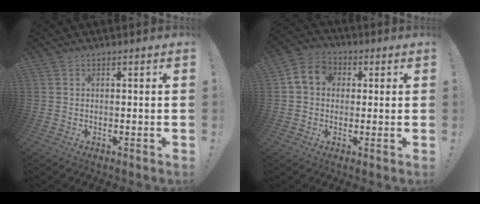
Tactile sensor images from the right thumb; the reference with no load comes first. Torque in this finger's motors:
{"motor_torque": [0.81, 0.81, 0.03, 0.02, 0.00]}